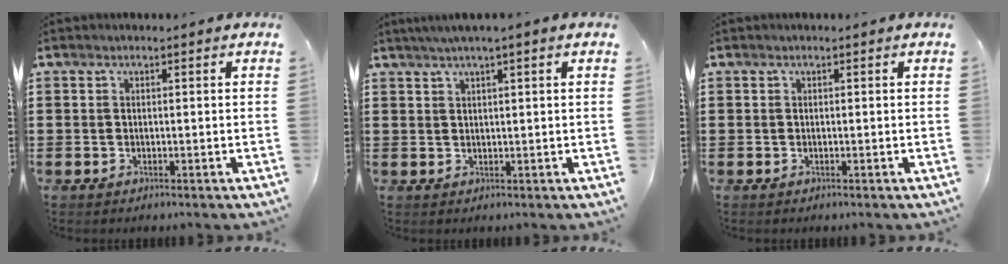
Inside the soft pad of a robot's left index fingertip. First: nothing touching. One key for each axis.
{"total": 1.9, "fx": 1.3, "fy": -0.3, "fz": 1.5, "tx": -0.028, "ty": 0.002, "tz": 0.022}
{"total": 0.0}